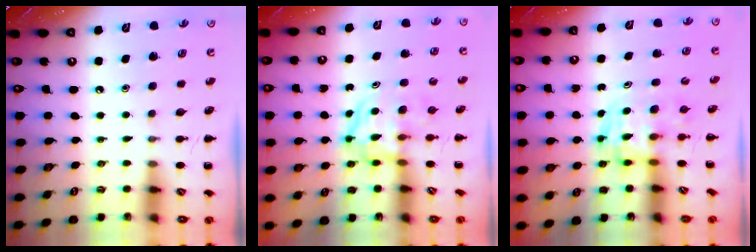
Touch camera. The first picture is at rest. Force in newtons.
{"total": 3.9, "press": 3.8, "slide": 0.4}
{"total": 3.7, "press": 3.6, "slide": 0.6}